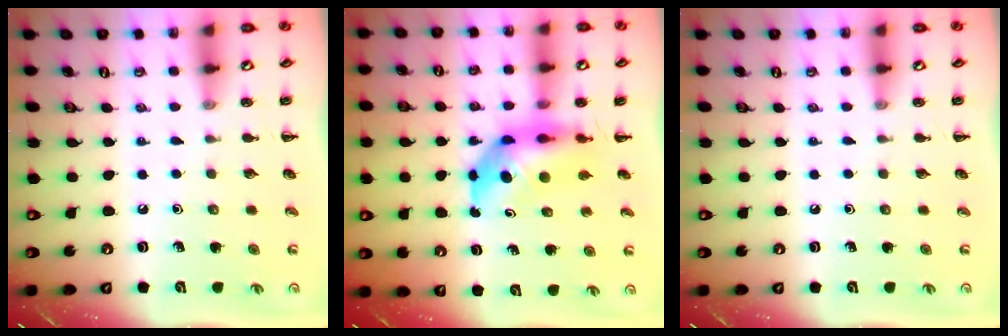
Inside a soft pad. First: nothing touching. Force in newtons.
{"total": 6.9, "press": 6.6, "slide": 1.9}
{"total": 0.0}